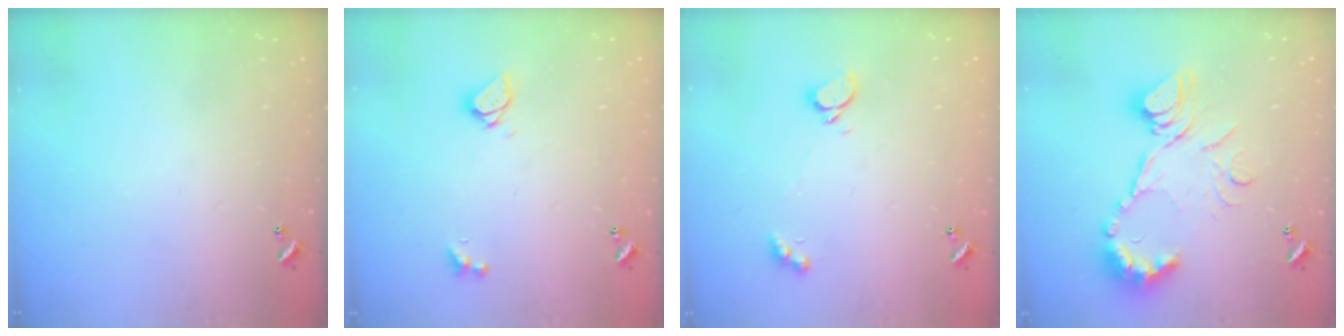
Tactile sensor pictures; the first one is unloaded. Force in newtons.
{"total": 2.4, "press": 2.4, "slide": 0.3}
{"total": 1.9, "press": 1.9, "slide": 0.5}
{"total": 18.4, "press": 18.3, "slide": 1.8}